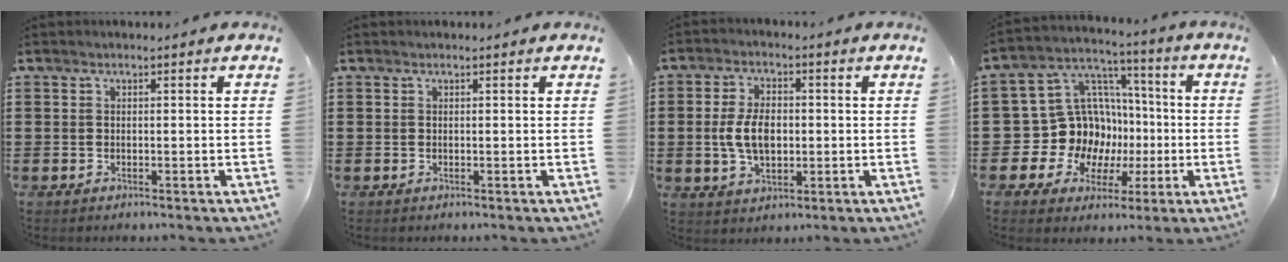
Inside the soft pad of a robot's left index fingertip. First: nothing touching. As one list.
[{"total": 0.0}, {"total": 6.9, "force": [-0.2, 4.0, 5.7], "torque": [-0.121, 0.001, -0.012]}, {"total": 13.4, "force": [-1.5, 12.5, 4.6], "torque": [-0.131, -0.015, -0.009]}]